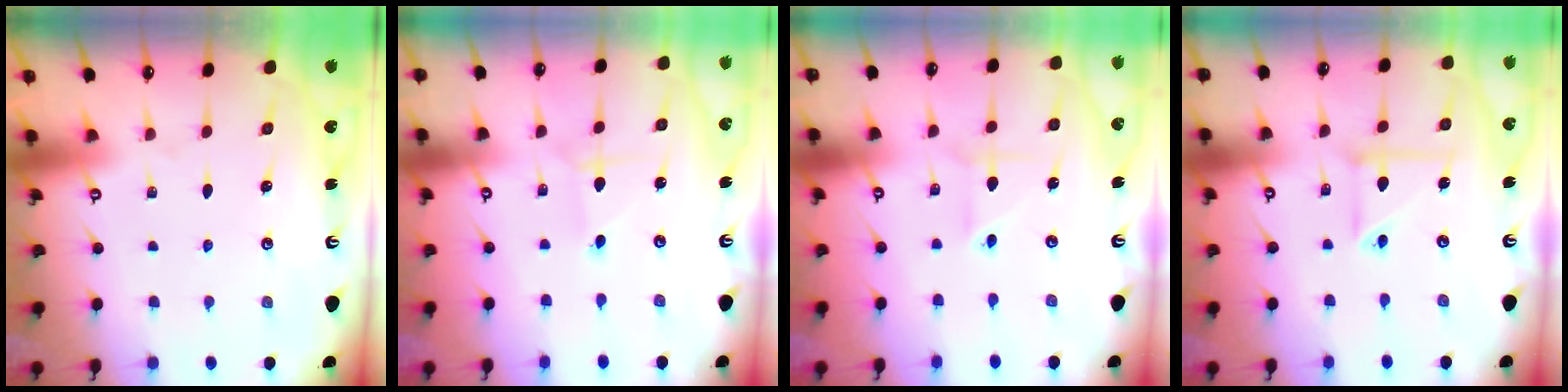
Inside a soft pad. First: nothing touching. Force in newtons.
{"total": 1.8, "press": 1.7, "slide": 0.2}
{"total": 2.4, "press": 2.4, "slide": 0.7}
{"total": 5.1, "press": 5.0, "slide": 0.5}